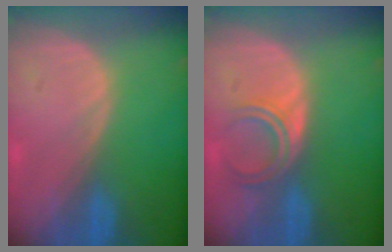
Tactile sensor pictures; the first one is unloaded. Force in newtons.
{"total": 4.7, "press": 4.0, "slide": 2.4}